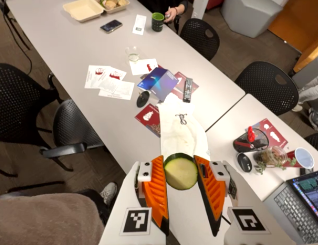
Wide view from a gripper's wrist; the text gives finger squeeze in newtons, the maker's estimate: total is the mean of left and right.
{"total": 11.0, "left": 11.0, "right": 11.1}